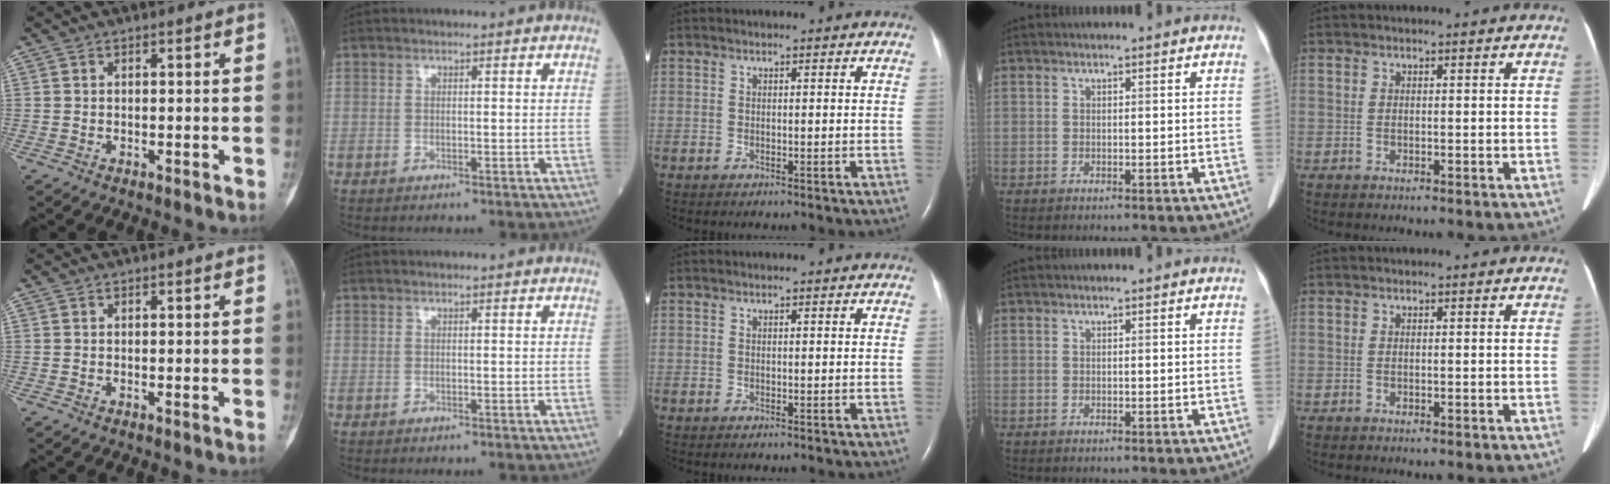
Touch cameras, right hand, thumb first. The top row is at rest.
{}